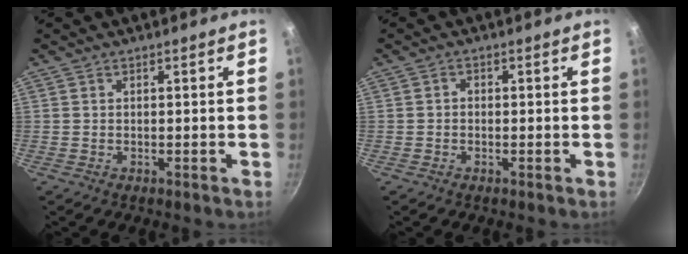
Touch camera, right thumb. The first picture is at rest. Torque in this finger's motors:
{"motor_torque": [-0.28, 0.00, 0.10, 0.26, 0.00]}